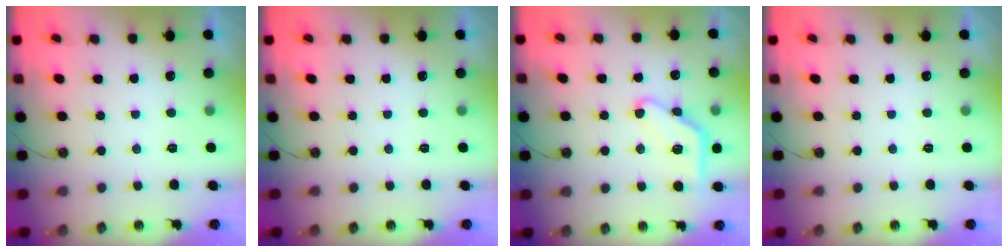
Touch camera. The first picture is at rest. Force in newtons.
{"total": 0.0}
{"total": 11.7, "press": 11.7, "slide": 0.7}
{"total": 0.0}